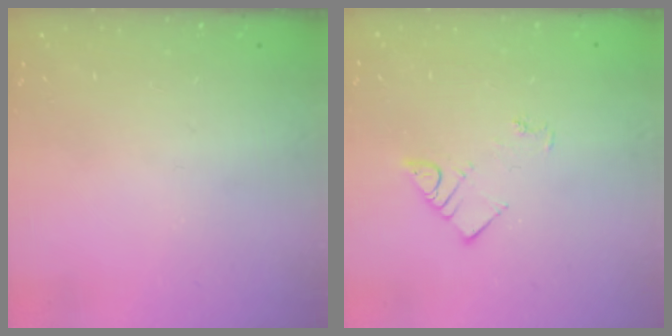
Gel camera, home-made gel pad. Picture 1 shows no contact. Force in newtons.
{"total": 3.8, "press": 3.8, "slide": 0.4}